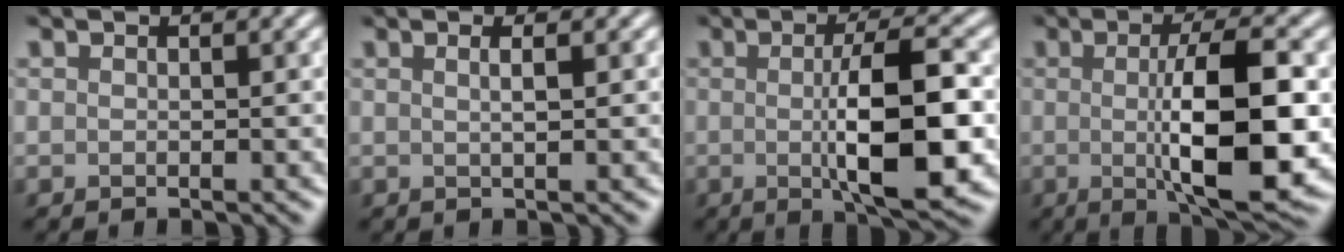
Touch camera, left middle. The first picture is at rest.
{"total": 2.0, "force": [0.6, 0.8, 1.8], "torque": [-0.013, 0.001, -0.010]}
{"total": 8.8, "force": [-0.5, 2.1, 8.5], "torque": [-0.126, -0.004, -0.006]}
{"total": 10.1, "force": [-0.5, 2.6, 9.7], "torque": [-0.142, -0.008, -0.005]}